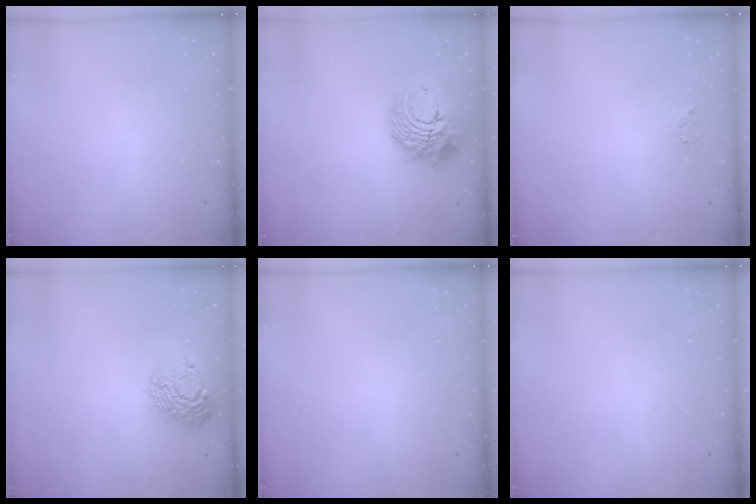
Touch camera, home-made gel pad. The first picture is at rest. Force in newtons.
{"total": 13.4, "press": 13.3, "slide": 1.5}
{"total": 2.5, "press": 2.5, "slide": 0.3}
{"total": 14.6, "press": 14.6, "slide": 1.1}
{"total": 0.0}
{"total": 0.0}